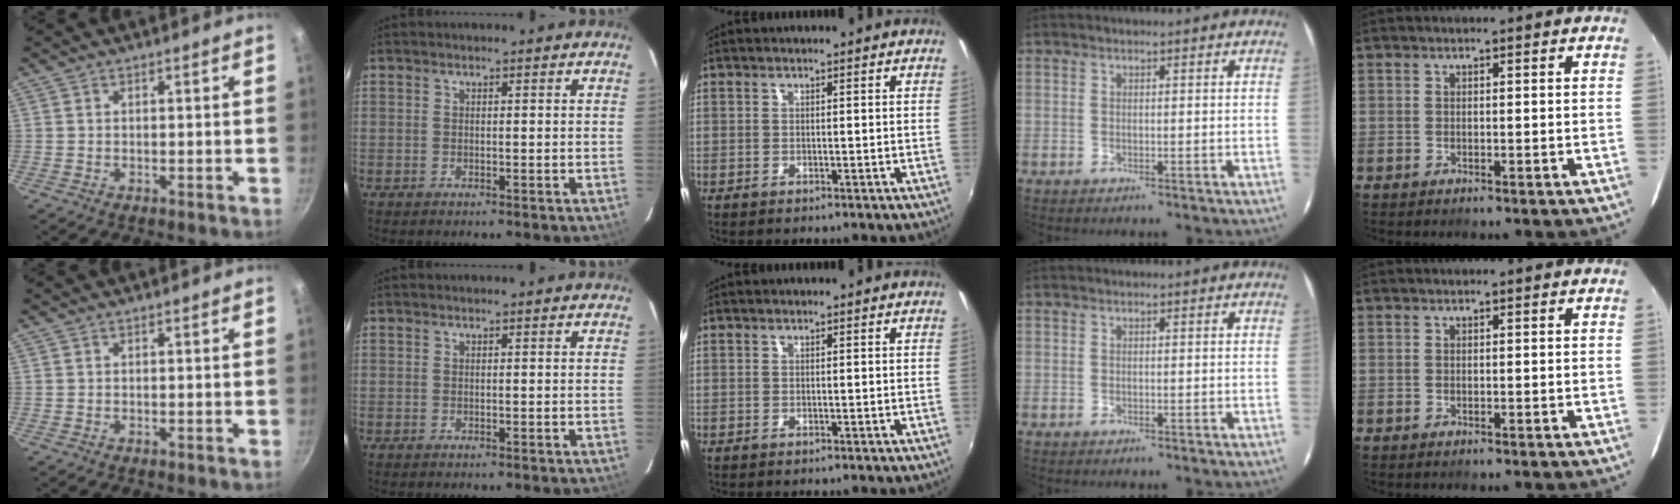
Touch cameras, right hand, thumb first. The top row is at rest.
{}